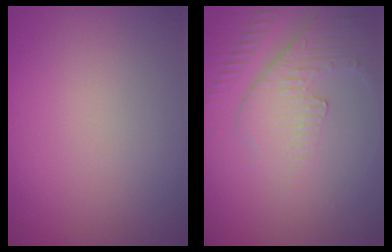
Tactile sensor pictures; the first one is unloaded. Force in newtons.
{"total": 4.9, "press": 3.3, "slide": 3.6}